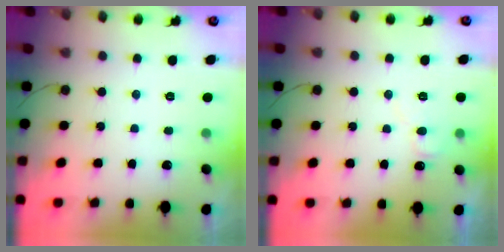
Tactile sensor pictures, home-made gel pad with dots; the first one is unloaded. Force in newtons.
{"total": 5.9, "press": 5.8, "slide": 0.5}